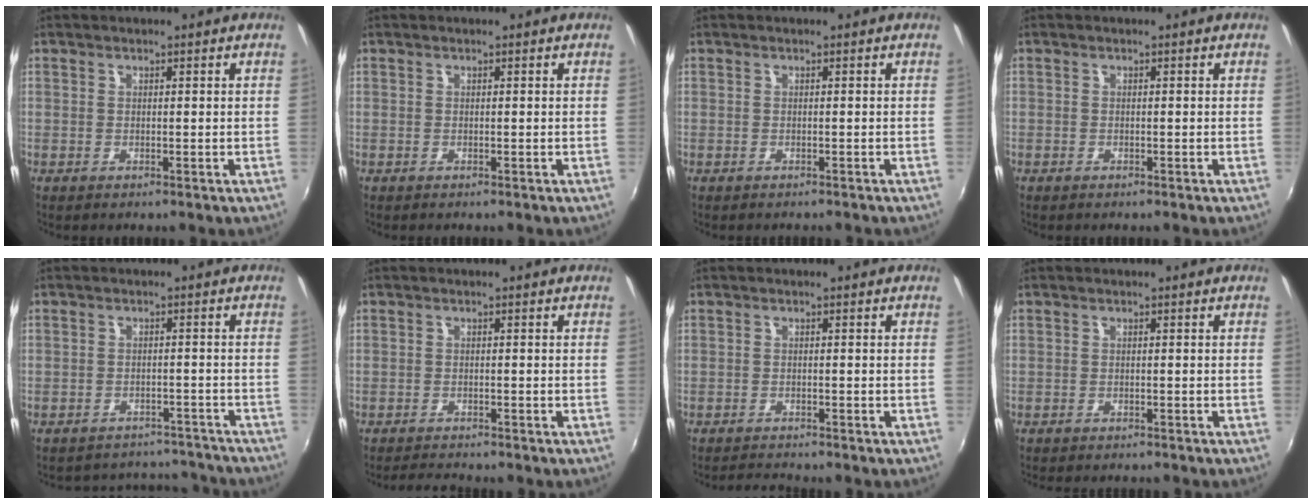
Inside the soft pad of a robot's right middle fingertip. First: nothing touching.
{"total": 0.0}
{"total": 1.1, "force": [-1.0, 0.3, 0.2], "torque": [-0.007, -0.004, -0.014]}
{"total": 0.6, "force": [-0.5, 0.4, 0.0], "torque": [-0.002, 0.002, -0.009]}
{"total": 10.8, "force": [-9.7, 4.7, 1.2], "torque": [-0.027, 0.042, -0.111]}
{"total": 3.0, "force": [-2.9, 0.2, 0.7], "torque": [-0.026, -0.010, -0.052]}
{"total": 2.1, "force": [-2.1, -0.1, 0.2], "torque": [-0.014, -0.008, -0.041]}
{"total": 2.2, "force": [-2.1, 0.6, 0.6], "torque": [-0.019, -0.012, -0.032]}